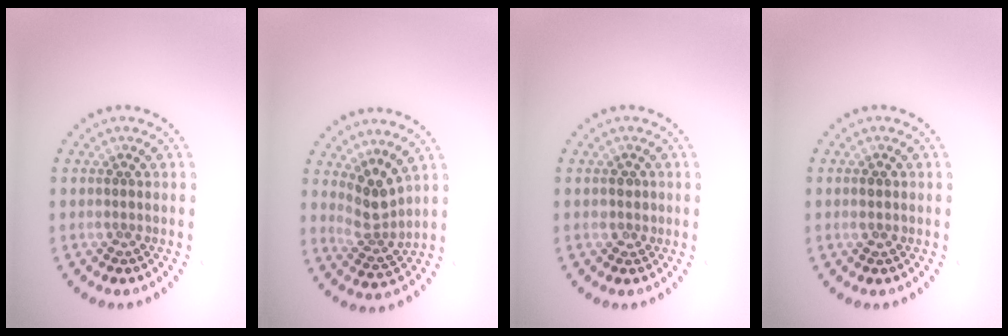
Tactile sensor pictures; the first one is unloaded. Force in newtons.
{"total": 2.9, "press": 2.1, "slide": 1.9}
{"total": 1.0, "press": 0.9, "slide": 0.5}
{"total": 1.3, "press": 1.3, "slide": 0.1}